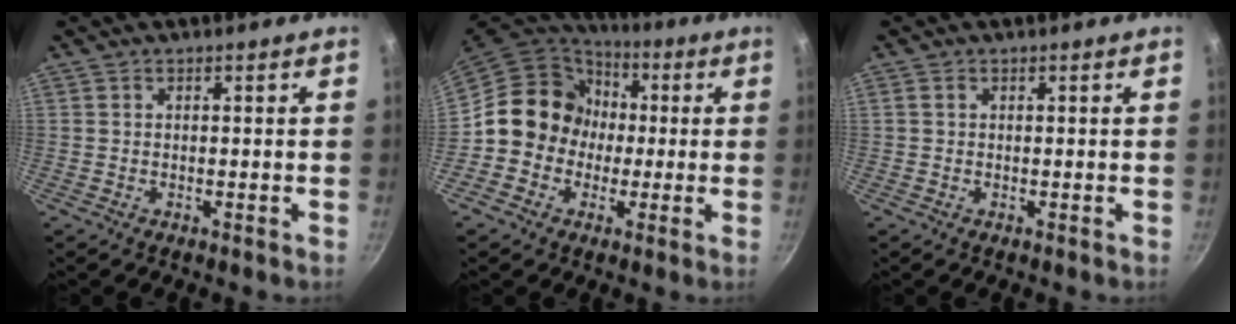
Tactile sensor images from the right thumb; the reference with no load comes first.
{"total": 13.6, "force": [-0.3, 12.6, 5.3], "torque": [-0.039, 0.035, -0.022]}
{"total": 0.7, "force": [0.2, 0.6, 0.4], "torque": [-0.006, 0.004, 0.002]}